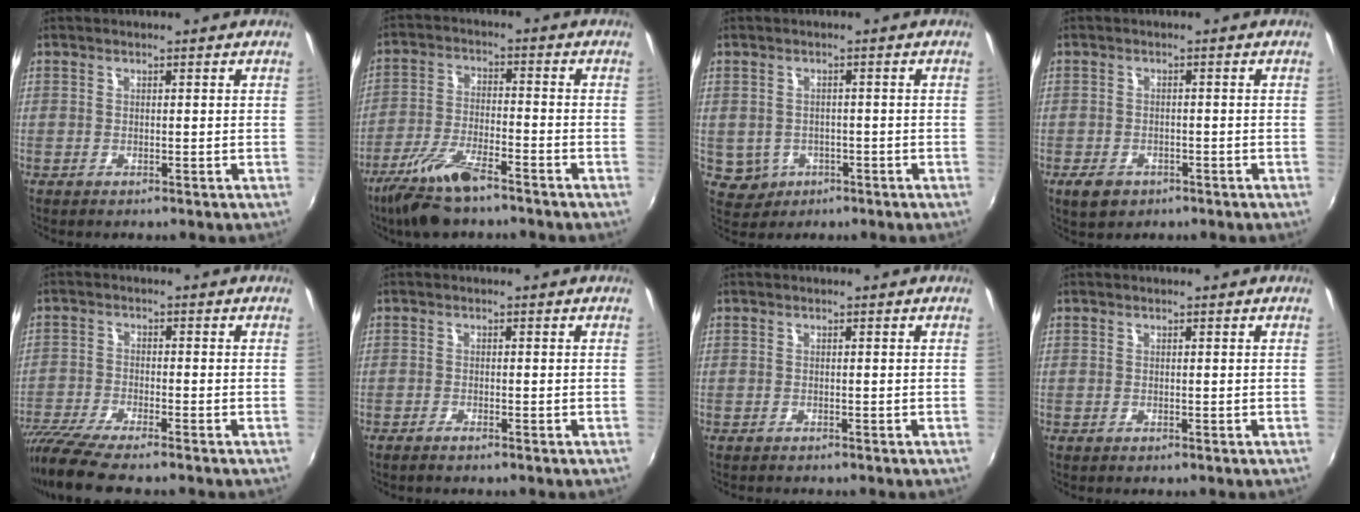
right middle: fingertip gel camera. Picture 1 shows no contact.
{"total": 10.9, "force": [-8.0, 2.9, 6.9], "torque": [-0.152, -0.018, -0.151]}
{"total": 4.1, "force": [-1.1, 3.8, 1.2], "torque": [-0.034, 0.003, -0.004]}
{"total": 3.8, "force": [-2.2, 2.4, 2.0], "torque": [-0.046, -0.004, -0.032]}
{"total": 8.9, "force": [-7.6, 0.4, 4.6], "torque": [-0.110, -0.033, -0.139]}
{"total": 1.2, "force": [-1.1, 0.1, 0.6], "torque": [-0.017, -0.002, -0.023]}
{"total": 0.6, "force": [-0.6, -0.1, 0.2], "torque": [-0.003, -0.004, -0.009]}
{"total": 0.0}